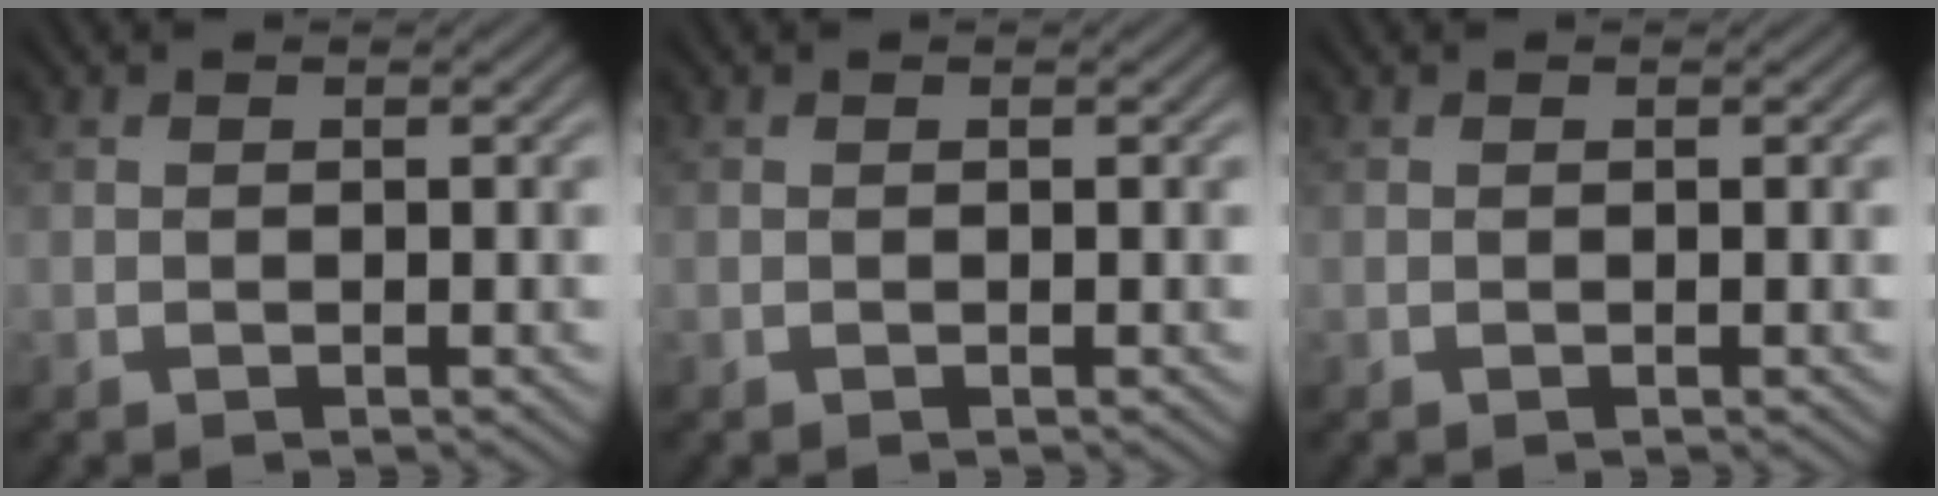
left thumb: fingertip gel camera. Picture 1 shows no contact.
{"total": 0.0}
{"total": 0.0}